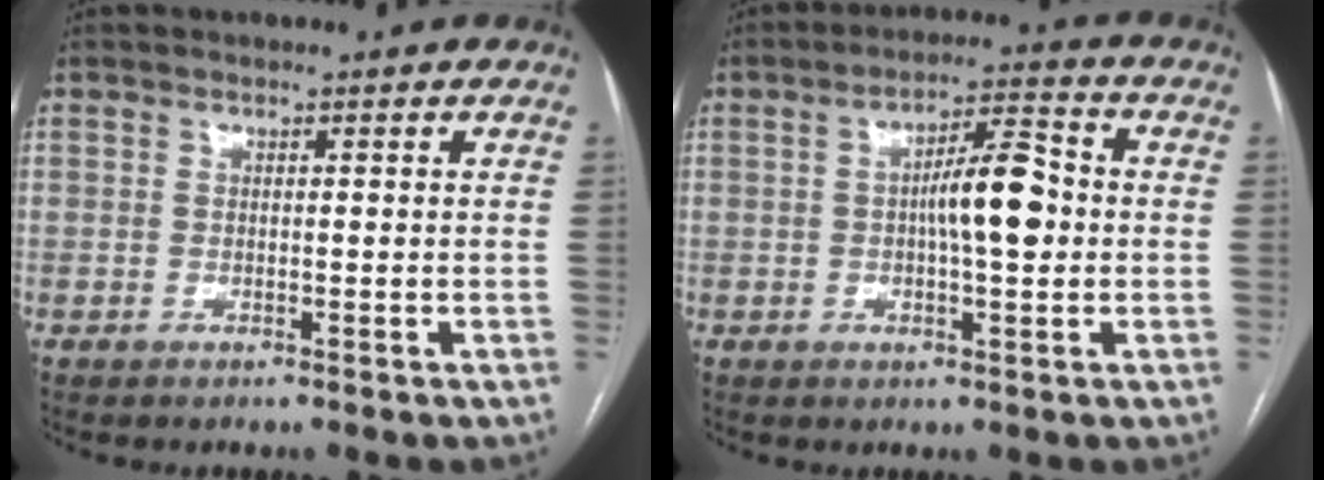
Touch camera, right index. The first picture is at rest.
{"total": 8.5, "force": [0.0, 2.0, 8.3], "torque": [-0.141, 0.017, -0.001]}